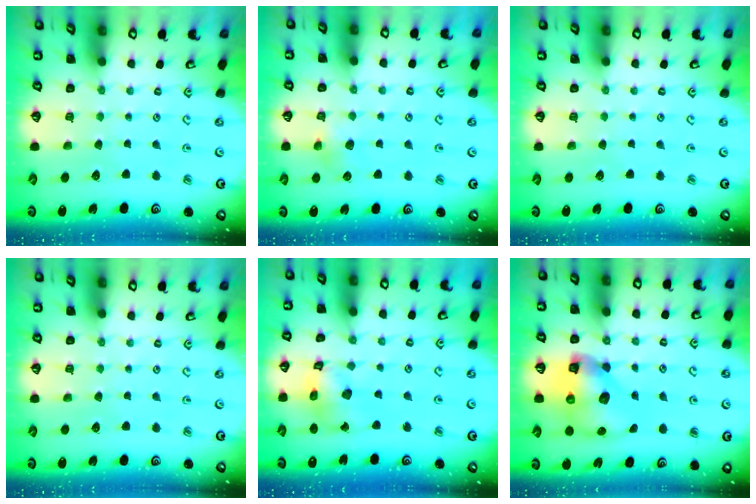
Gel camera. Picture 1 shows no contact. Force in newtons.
{"total": 4.2, "press": 4.2, "slide": 0.5}
{"total": 0.0}
{"total": 0.0}
{"total": 13.2, "press": 13.1, "slide": 1.6}
{"total": 13.5, "press": 13.3, "slide": 1.9}